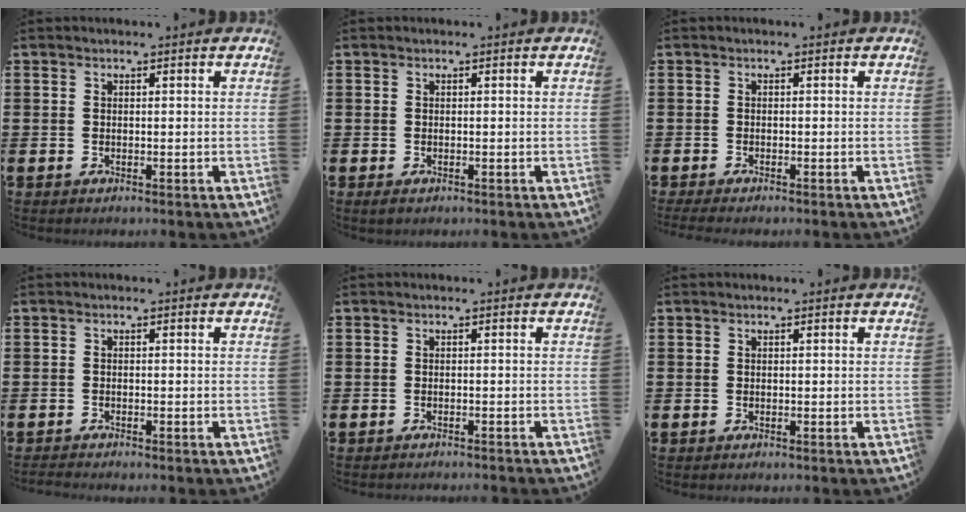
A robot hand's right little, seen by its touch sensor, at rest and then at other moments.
{"total": 0.5, "force": [-0.1, 0.3, 0.4], "torque": [-0.008, 0.003, -0.003]}
{"total": 0.9, "force": [-0.7, 0.1, 0.5], "torque": [-0.010, -0.001, -0.014]}
{"total": 0.7, "force": [-0.6, 0.0, 0.2], "torque": [-0.003, -0.003, -0.013]}
{"total": 0.5, "force": [-0.5, -0.1, -0.1], "torque": [0.001, -0.001, -0.011]}
{"total": 0.0}